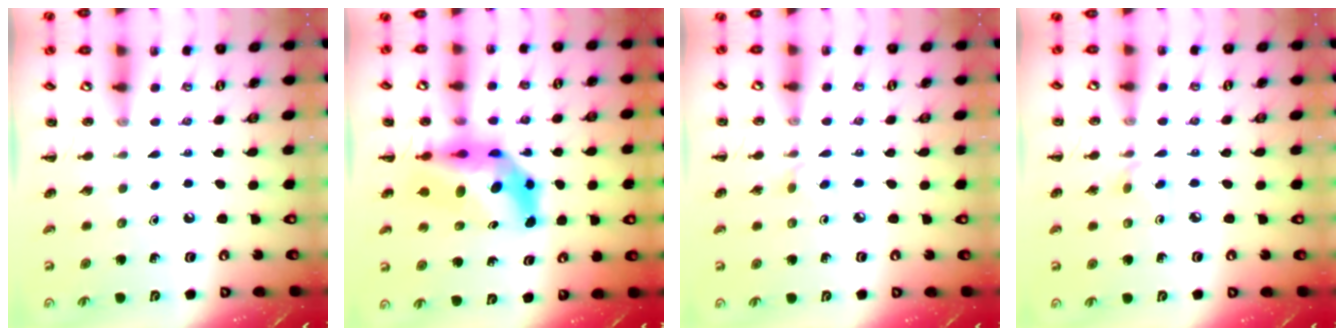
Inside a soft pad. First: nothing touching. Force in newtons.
{"total": 9.7, "press": 9.3, "slide": 2.8}
{"total": 4.0, "press": 3.7, "slide": 1.4}
{"total": 2.9, "press": 2.7, "slide": 1.0}